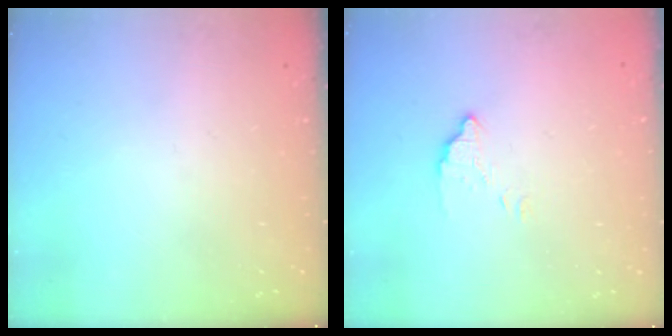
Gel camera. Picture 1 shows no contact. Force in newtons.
{"total": 2.4, "press": 2.4, "slide": 0.0}